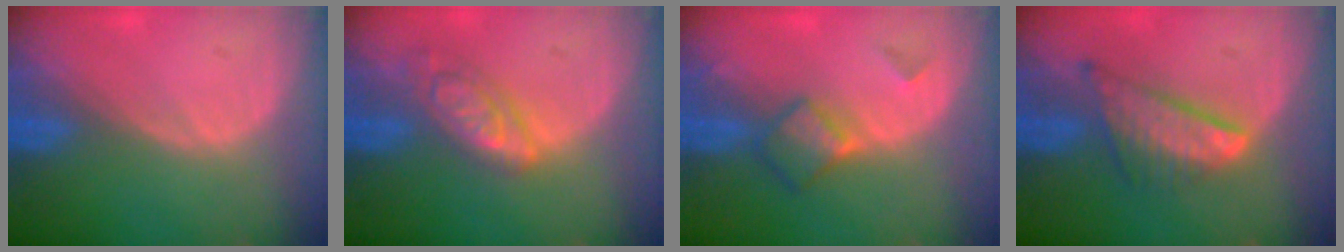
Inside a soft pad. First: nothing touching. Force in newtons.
{"total": 6.2, "press": 5.5, "slide": 2.9}
{"total": 5.0, "press": 4.4, "slide": 2.4}
{"total": 7.4, "press": 6.5, "slide": 3.6}